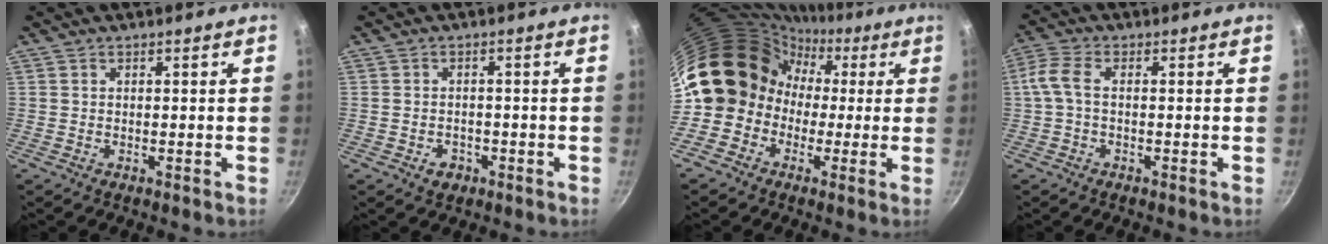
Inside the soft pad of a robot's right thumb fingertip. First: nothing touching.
{"total": 3.0, "force": [-1.4, 2.3, 1.3], "torque": [-0.013, 0.014, -0.015]}
{"total": 14.8, "force": [-1.0, 13.5, 5.9], "torque": [-0.043, 0.059, -0.036]}
{"total": 4.7, "force": [-0.2, 2.4, 4.0], "torque": [-0.101, 0.018, -0.014]}